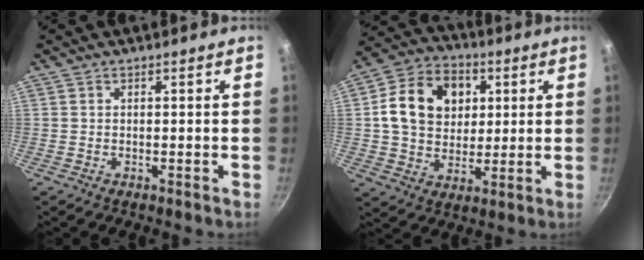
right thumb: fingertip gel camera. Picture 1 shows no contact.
{"total": 15.6, "force": [3.4, 12.3, 9.0], "torque": [-0.132, 0.009, 0.049]}